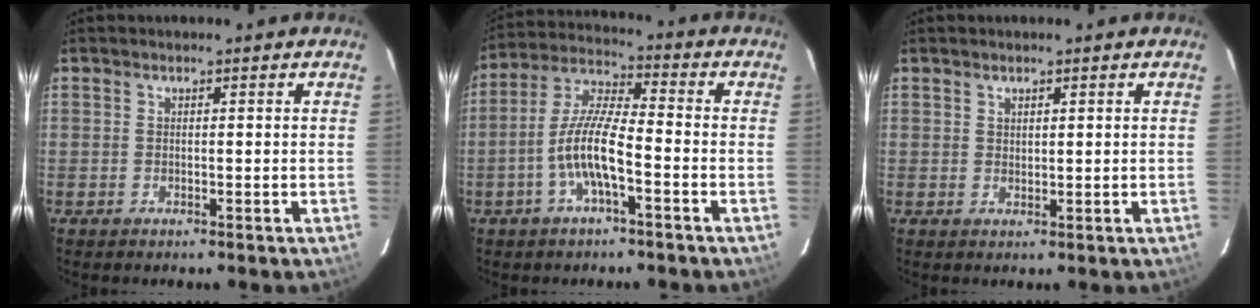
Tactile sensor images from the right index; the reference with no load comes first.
{"total": 9.9, "force": [-3.9, 2.1, 8.9], "torque": [-0.190, 0.005, -0.076]}
{"total": 1.1, "force": [0.9, 0.6, 0.4], "torque": [-0.004, 0.001, 0.016]}